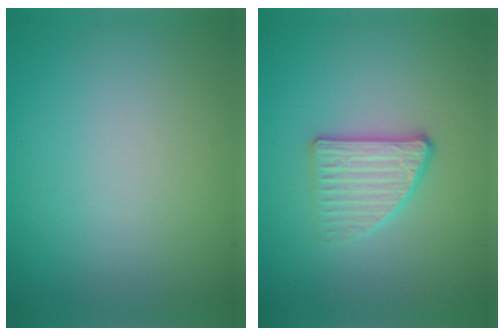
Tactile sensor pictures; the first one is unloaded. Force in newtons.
{"total": 2.8, "press": 2.5, "slide": 1.4}